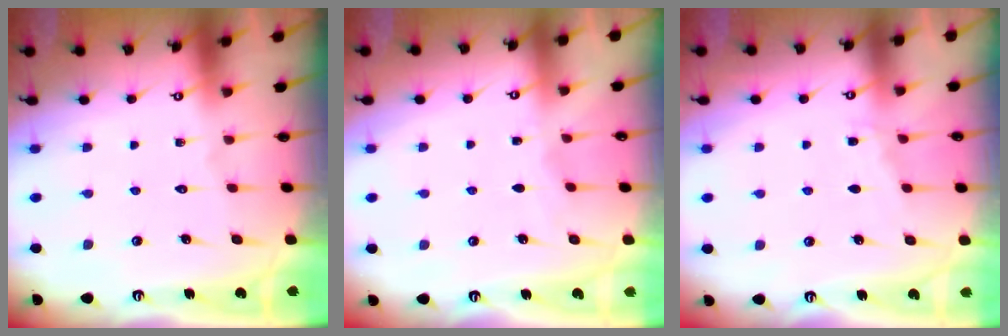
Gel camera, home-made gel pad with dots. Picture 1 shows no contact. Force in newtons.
{"total": 2.9, "press": 2.8, "slide": 0.4}
{"total": 4.3, "press": 4.3, "slide": 0.6}